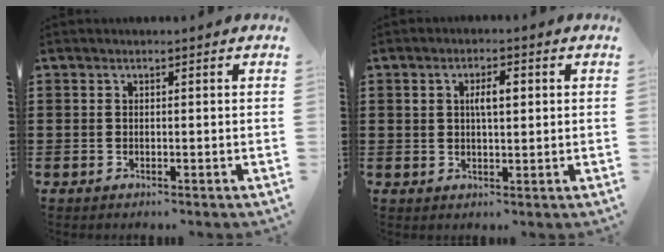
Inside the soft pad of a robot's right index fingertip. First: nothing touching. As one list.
[{"total": 3.8, "force": [0.8, 1.3, 3.5], "torque": [-0.062, 0.006, 0.009]}]